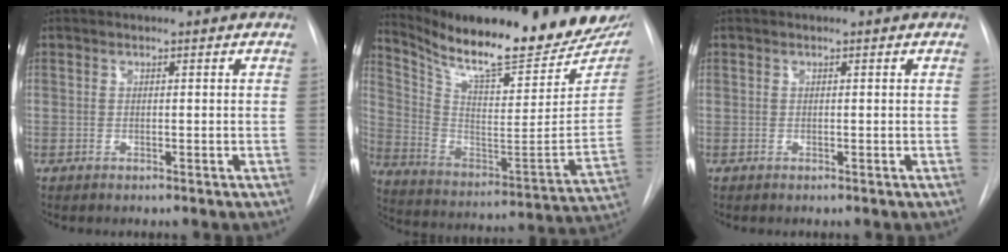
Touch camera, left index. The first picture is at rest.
{"total": 26.9, "force": [22.5, 4.9, 14.0], "torque": [-0.233, -0.054, 0.323]}
{"total": 0.0}